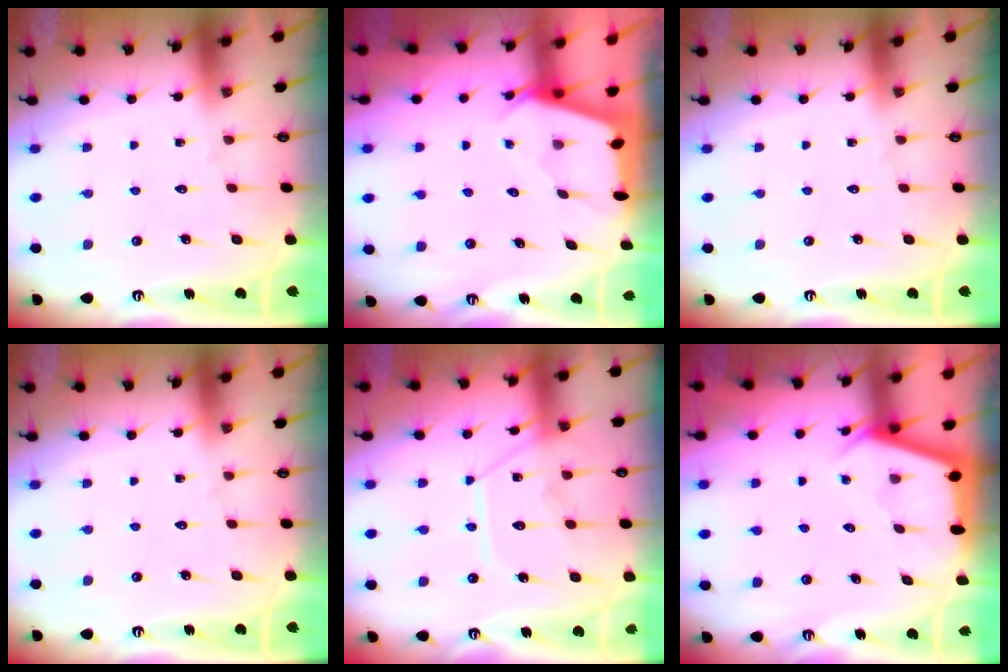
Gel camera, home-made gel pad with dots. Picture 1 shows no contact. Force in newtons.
{"total": 2.5, "press": 2.5, "slide": 0.2}
{"total": 0.0}
{"total": 0.0}
{"total": 13.4, "press": 13.4, "slide": 1.3}
{"total": 2.9, "press": 2.9, "slide": 0.3}